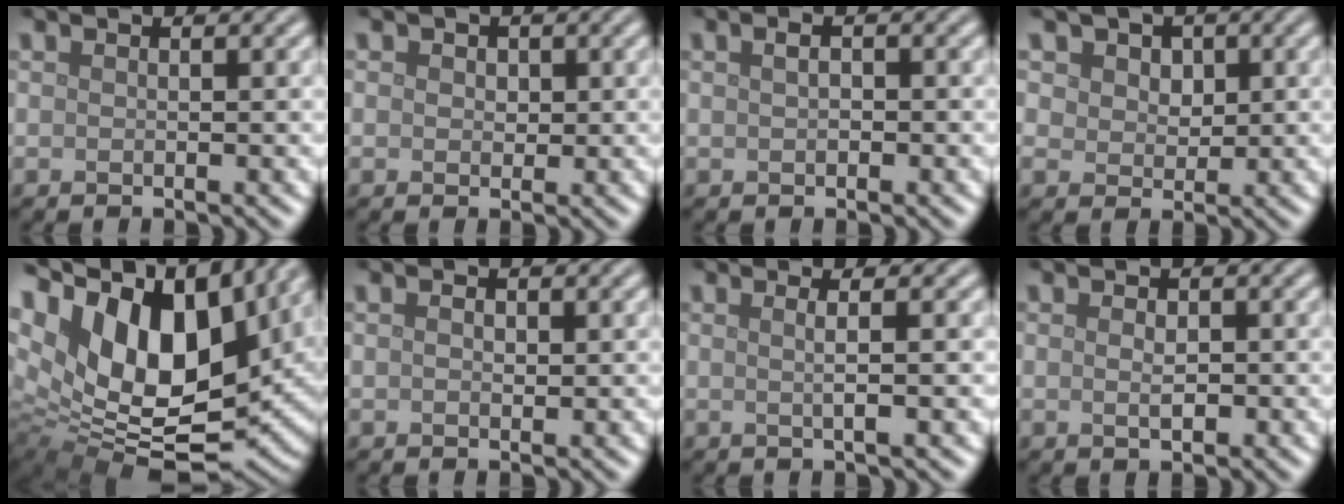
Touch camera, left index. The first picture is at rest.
{"total": 1.5, "force": [0.5, 1.2, 0.6], "torque": [-0.005, 0.004, -0.001]}
{"total": 1.4, "force": [0.4, 0.8, 1.1], "torque": [-0.017, 0.000, 0.000]}
{"total": 4.9, "force": [2.5, 3.5, 2.3], "torque": [-0.049, 0.005, 0.032]}
{"total": 17.9, "force": [5.8, 10.4, 13.4], "torque": [-0.248, 0.027, 0.101]}
{"total": 1.1, "force": [0.3, 0.7, 0.8], "torque": [-0.010, -0.002, 0.004]}
{"total": 2.5, "force": [0.5, 0.9, 2.2], "torque": [-0.023, 0.005, -0.016]}
{"total": 1.4, "force": [0.0, 0.7, 1.2], "torque": [-0.022, -0.002, 0.001]}